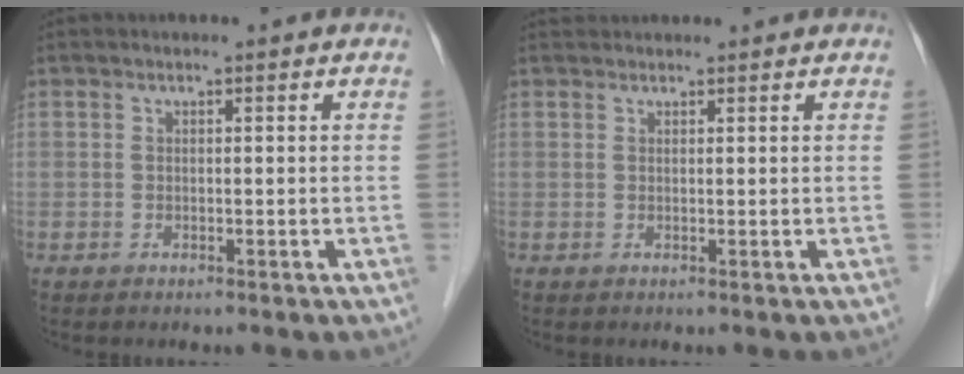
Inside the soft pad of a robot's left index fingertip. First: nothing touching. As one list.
[{"total": 2.7, "force": [2.6, 0.4, 0.2], "torque": [-0.006, 0.032, 0.044]}]